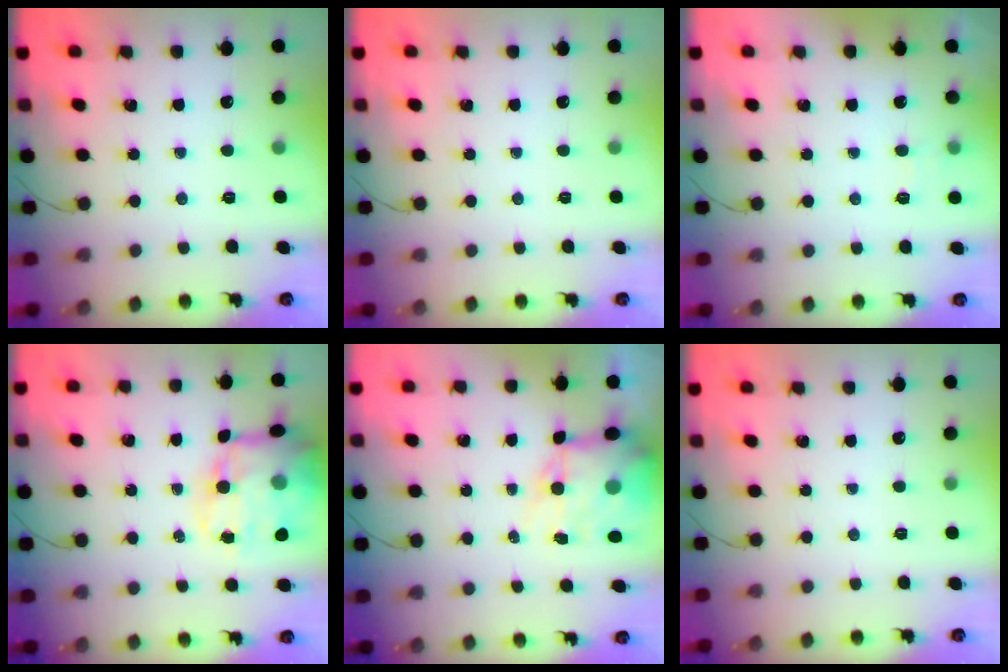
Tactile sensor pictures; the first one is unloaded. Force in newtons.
{"total": 0.0}
{"total": 5.8, "press": 5.6, "slide": 1.6}
{"total": 18.7, "press": 18.2, "slide": 4.2}
{"total": 12.2, "press": 11.9, "slide": 2.8}
{"total": 0.0}